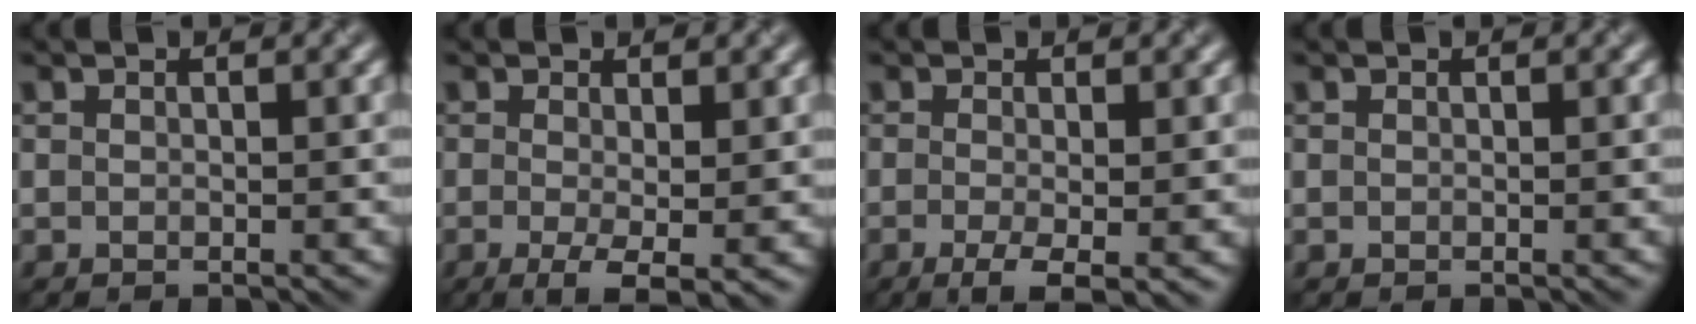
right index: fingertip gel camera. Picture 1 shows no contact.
{"total": 3.6, "force": [-0.7, 0.8, 3.5], "torque": [-0.066, -0.013, -0.012]}
{"total": 3.2, "force": [-1.0, 0.8, 3.0], "torque": [-0.057, -0.011, -0.018]}
{"total": 0.0}